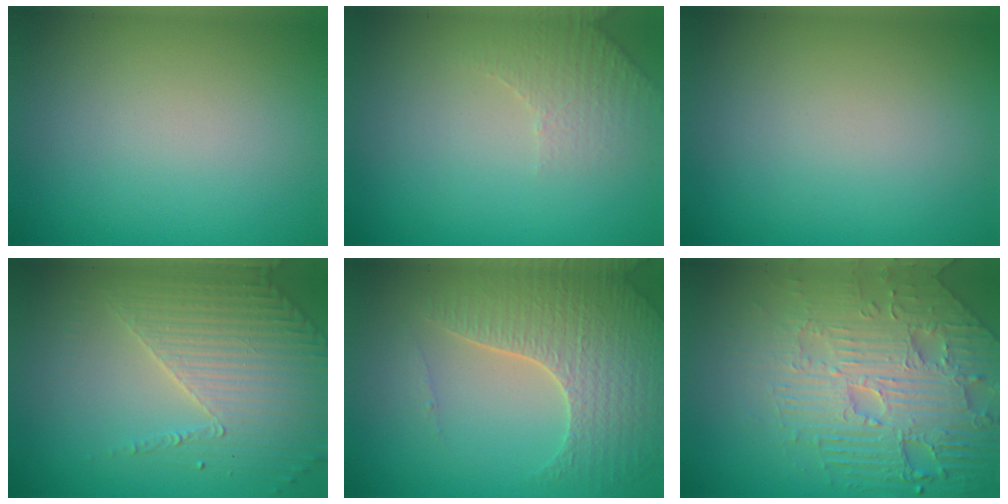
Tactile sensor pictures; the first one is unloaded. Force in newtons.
{"total": 2.3, "press": 2.3, "slide": 0.6}
{"total": 0.0}
{"total": 4.0, "press": 3.6, "slide": 1.9}
{"total": 5.0, "press": 4.5, "slide": 2.3}
{"total": 7.3, "press": 5.9, "slide": 4.4}